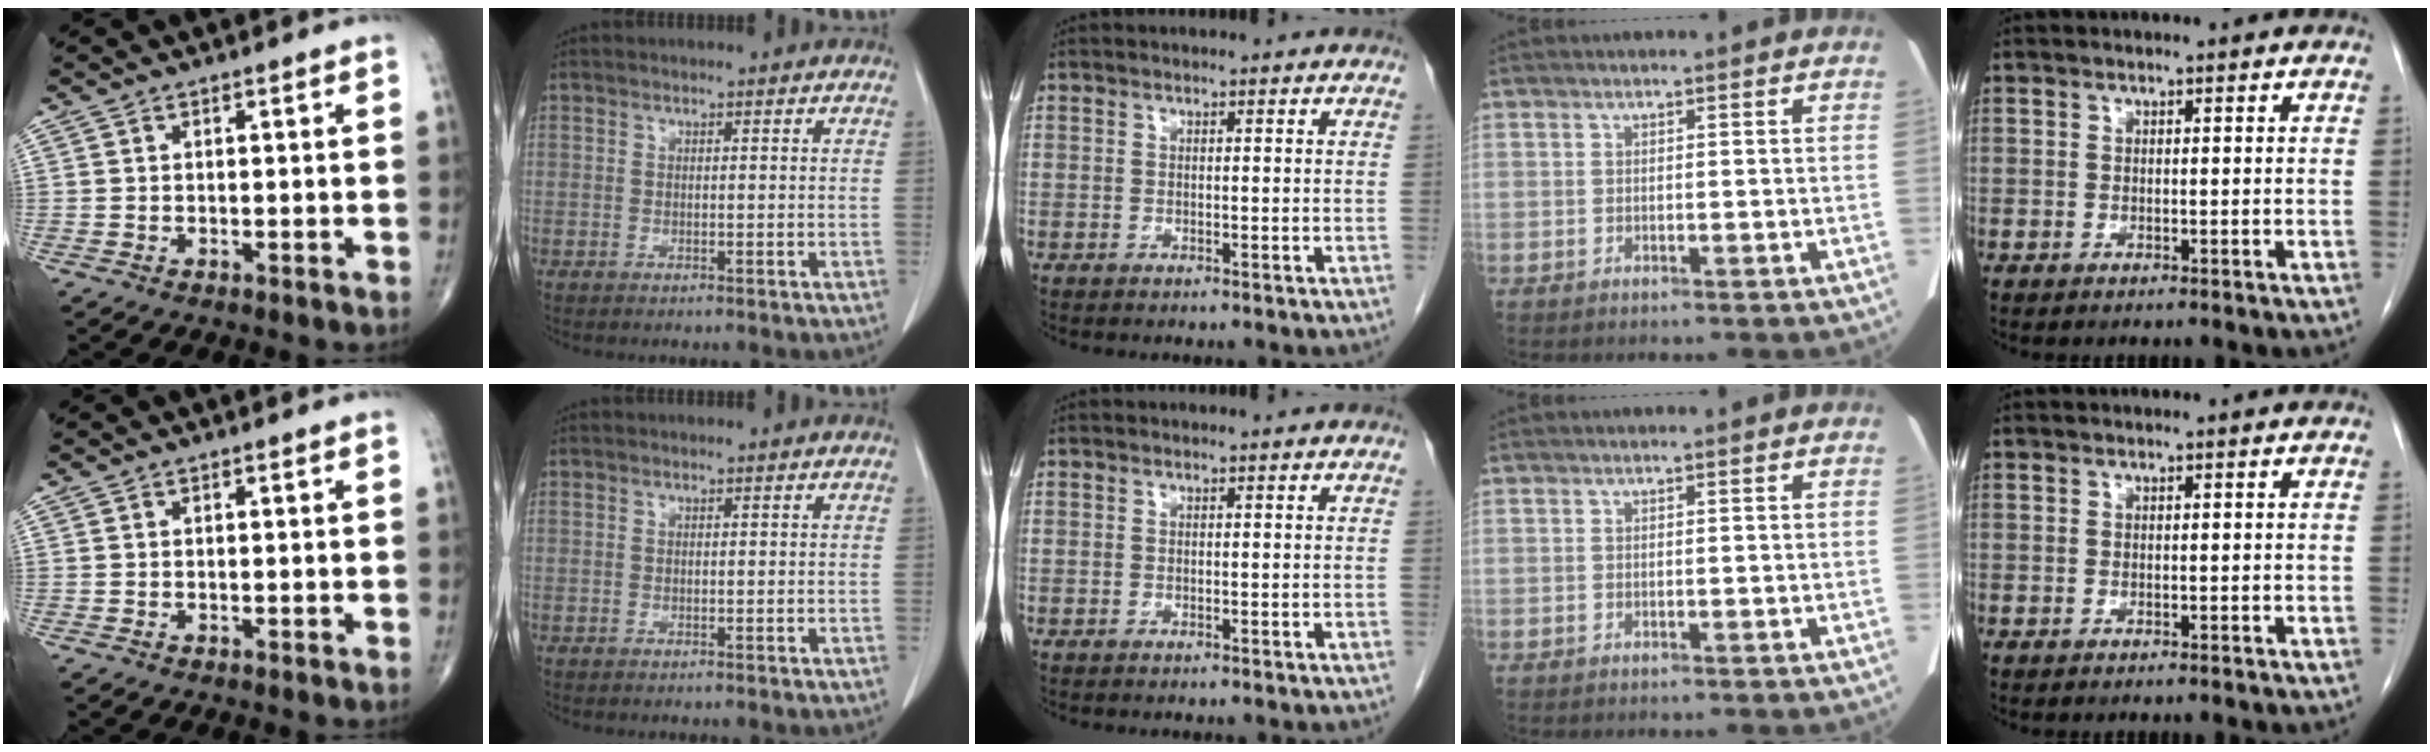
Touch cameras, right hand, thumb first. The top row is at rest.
{}